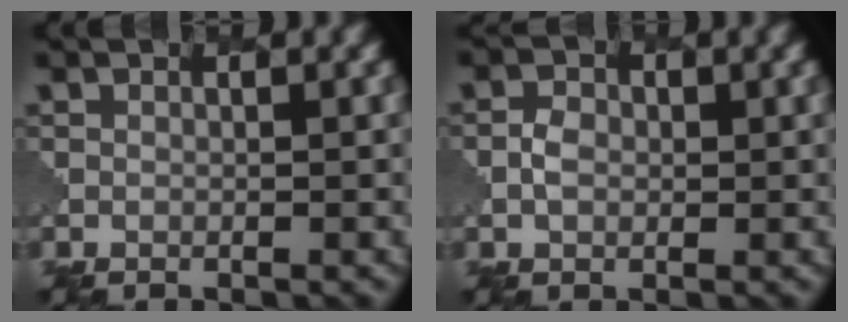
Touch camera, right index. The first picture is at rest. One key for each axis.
{"total": 1.4, "fx": -0.1, "fy": 1.2, "fz": 0.6, "tx": -0.012, "ty": 0.002, "tz": -0.003}